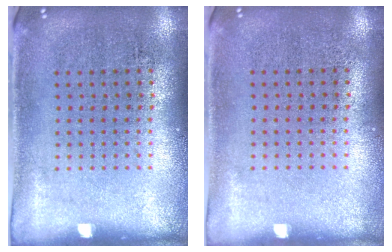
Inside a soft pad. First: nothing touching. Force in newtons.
{"total": 0.0}